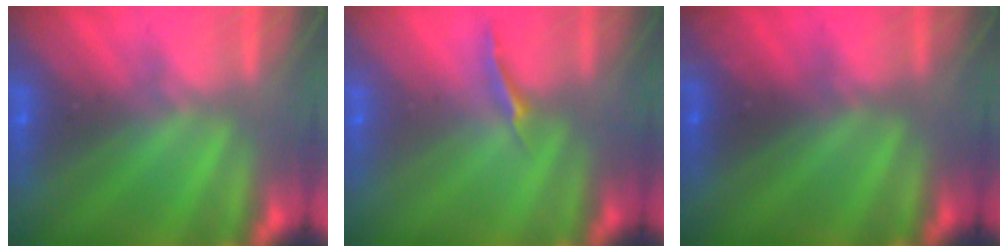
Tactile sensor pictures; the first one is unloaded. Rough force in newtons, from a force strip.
{"total": 1.3}
{"total": 2.4}